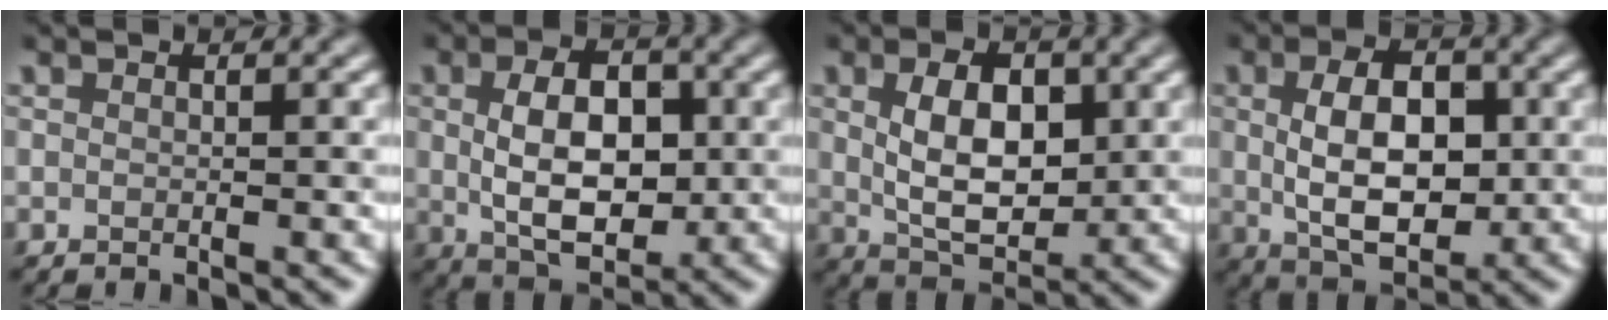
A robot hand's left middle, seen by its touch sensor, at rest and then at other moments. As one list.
[{"total": 7.1, "force": [0.4, 4.3, 5.6], "torque": [-0.100, -0.001, 0.007]}, {"total": 6.2, "force": [0.9, 3.8, 4.9], "torque": [-0.089, -0.003, 0.020]}, {"total": 7.6, "force": [0.4, 4.5, 6.1], "torque": [-0.108, 0.000, 0.007]}]